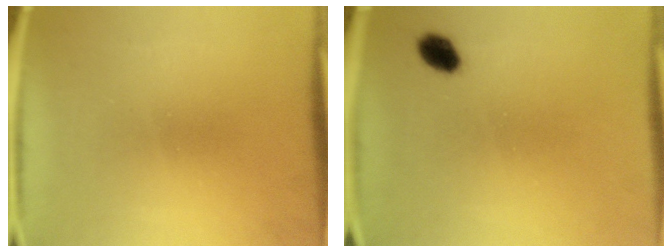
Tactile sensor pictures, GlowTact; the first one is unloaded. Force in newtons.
{"total": 3.6}